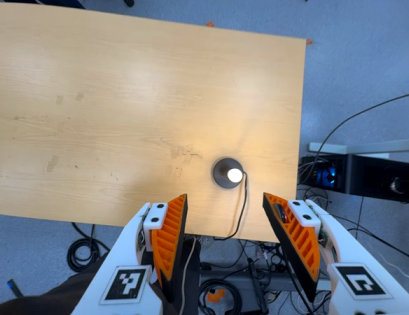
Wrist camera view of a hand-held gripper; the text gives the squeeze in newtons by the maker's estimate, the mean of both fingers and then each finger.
{"total": 0.0}